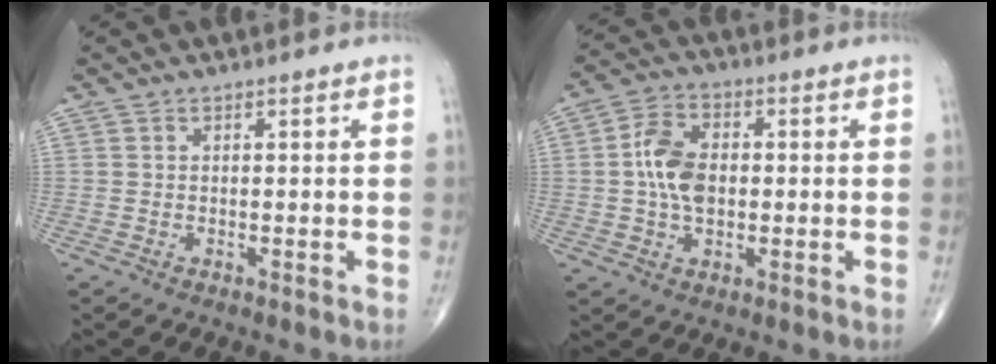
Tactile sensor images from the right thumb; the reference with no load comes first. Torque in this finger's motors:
{"motor_torque": [1.22, 1.15, 0.89, -0.14, 0.09]}